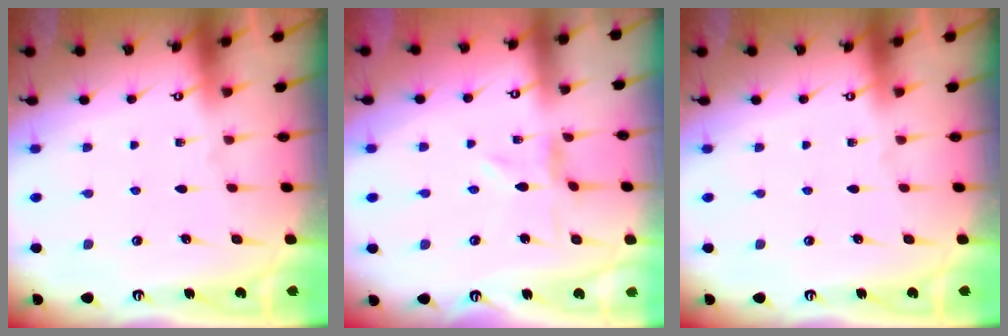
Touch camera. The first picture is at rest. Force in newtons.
{"total": 0.0}
{"total": 0.0}